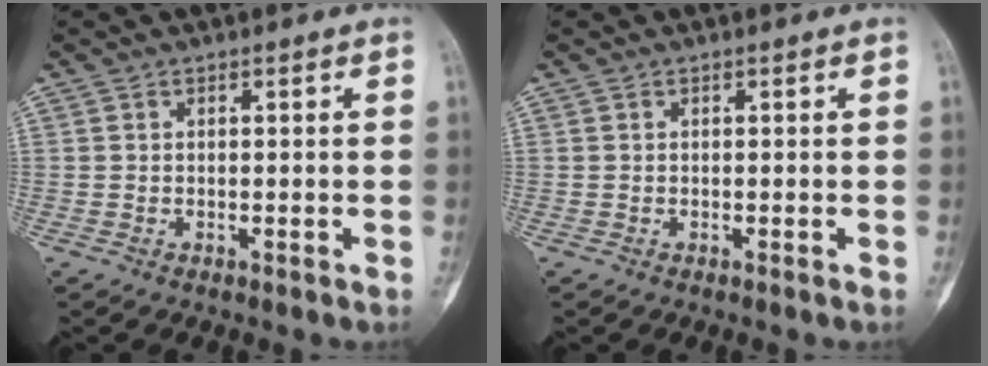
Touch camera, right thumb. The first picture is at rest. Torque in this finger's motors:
{"motor_torque": [0.05, -0.36, 0.34, -0.12, -0.10]}